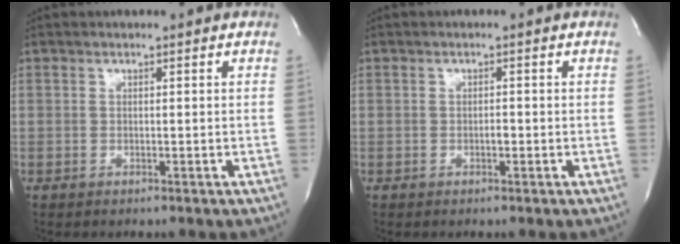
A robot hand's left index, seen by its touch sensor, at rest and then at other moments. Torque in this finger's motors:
{"motor_torque": [0.11, -0.02, -0.02, 0.00]}